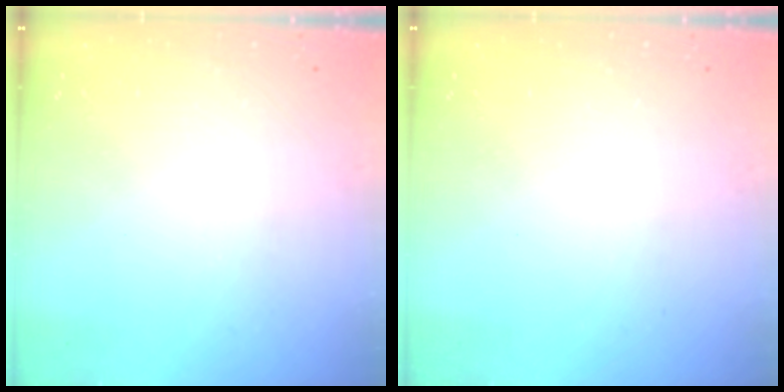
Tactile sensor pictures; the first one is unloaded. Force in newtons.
{"total": 0.0}